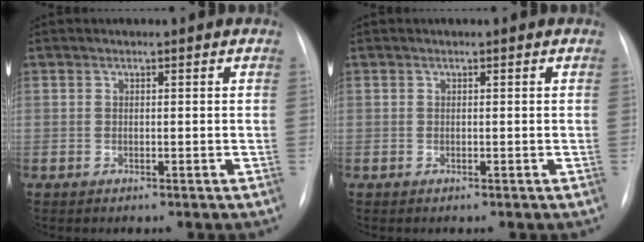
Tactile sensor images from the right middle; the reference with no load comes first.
{"total": 0.0}